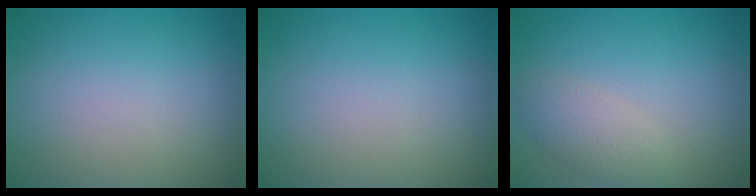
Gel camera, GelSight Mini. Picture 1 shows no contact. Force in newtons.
{"total": 0.0}
{"total": 2.5, "press": 2.5, "slide": 0.0}